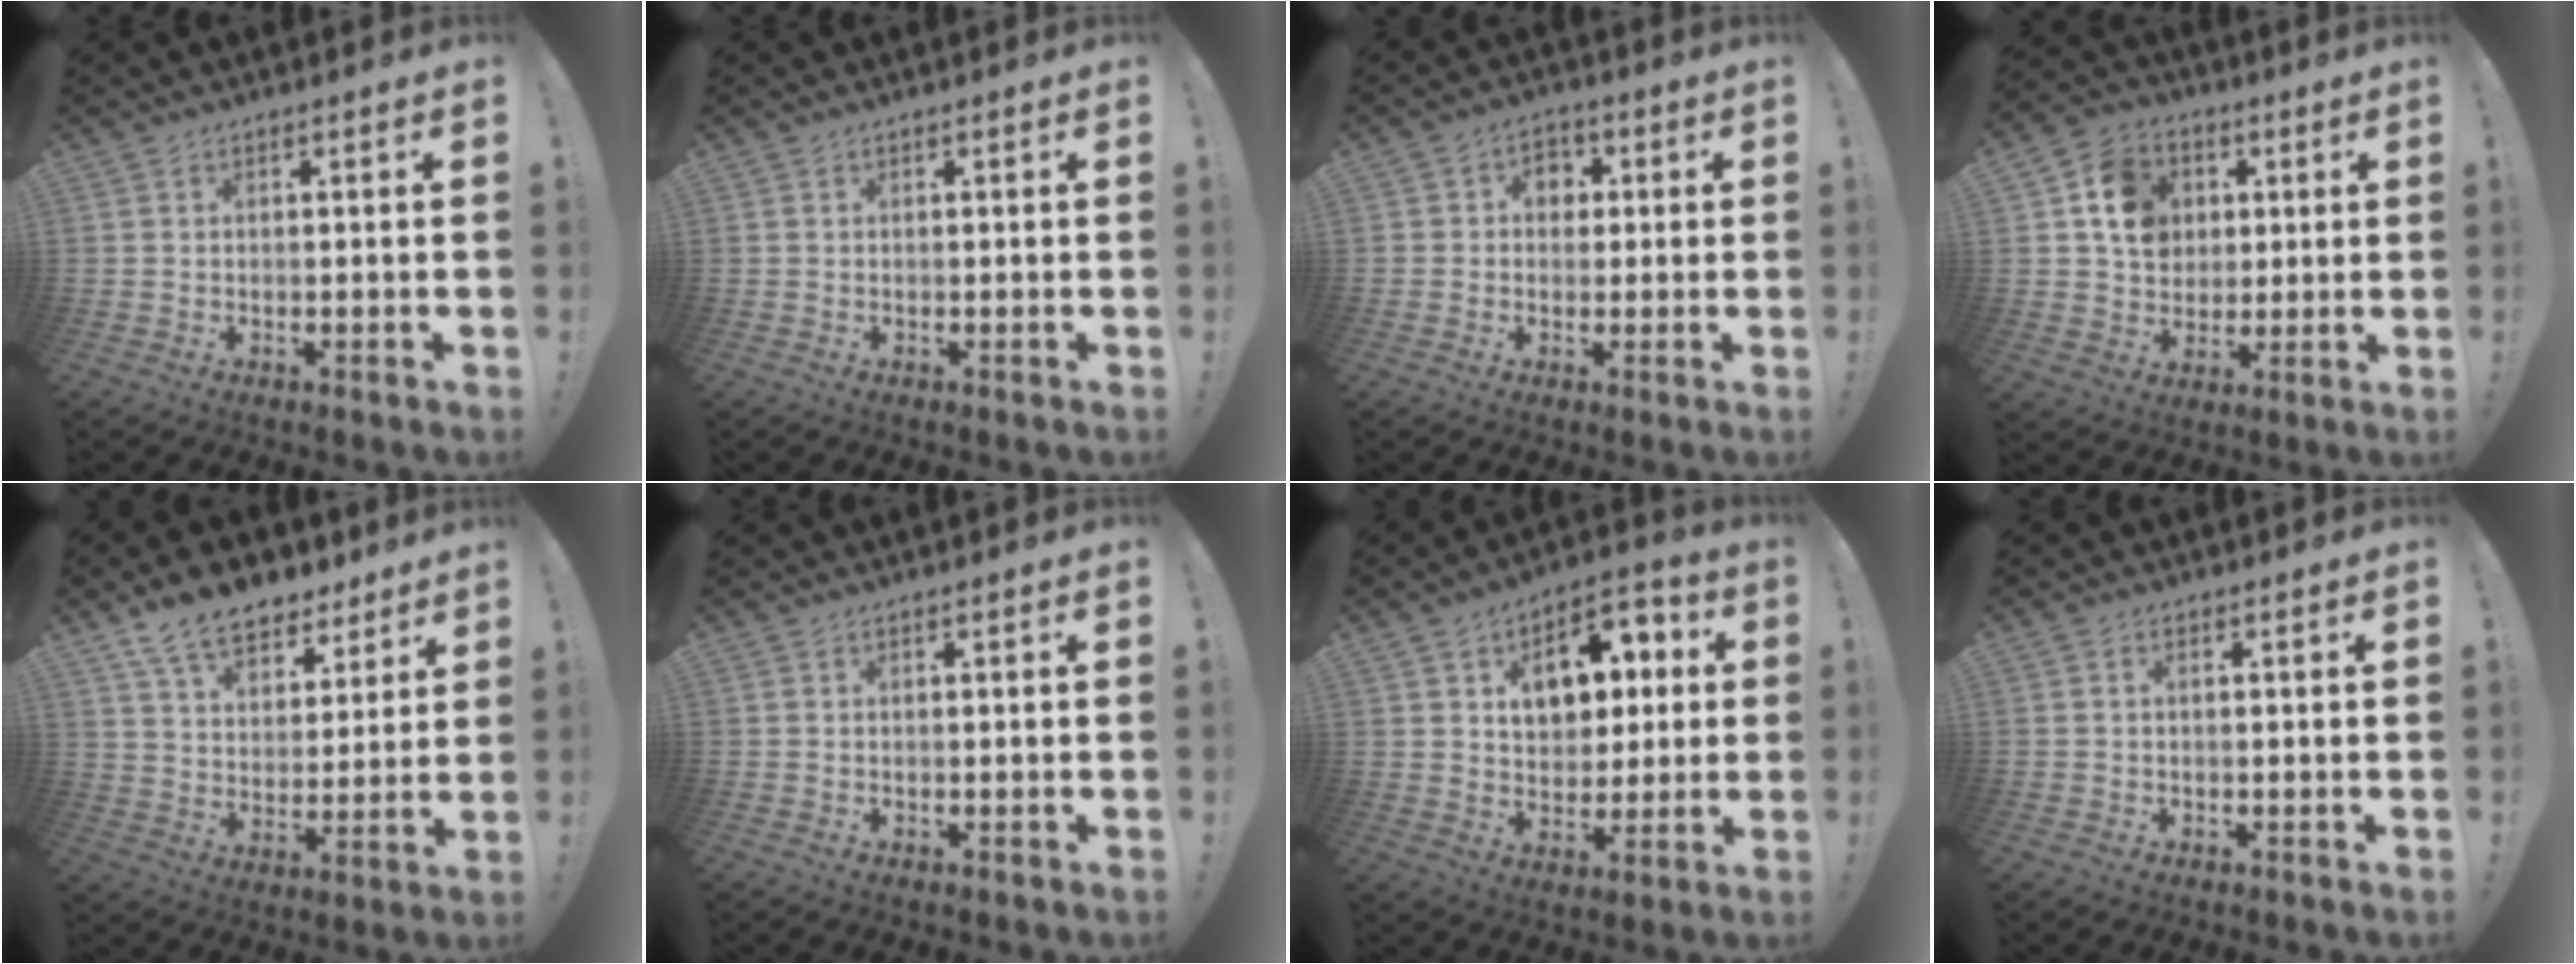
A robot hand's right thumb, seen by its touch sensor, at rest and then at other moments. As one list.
[{"total": 0.0}, {"total": 5.5, "force": [0.7, 4.8, 2.7], "torque": [-0.028, 0.001, 0.011]}, {"total": 13.6, "force": [3.9, 11.4, 6.2], "torque": [-0.084, -0.001, 0.082]}, {"total": 13.2, "force": [9.7, 7.1, 5.3], "torque": [-0.088, -0.063, 0.182]}, {"total": 0.0}, {"total": 13.2, "force": [4.1, 9.4, 8.3], "torque": [-0.107, -0.013, 0.078]}, {"total": 0.8, "force": [0.1, 0.5, 0.6], "torque": [-0.015, 0.003, 0.001]}]